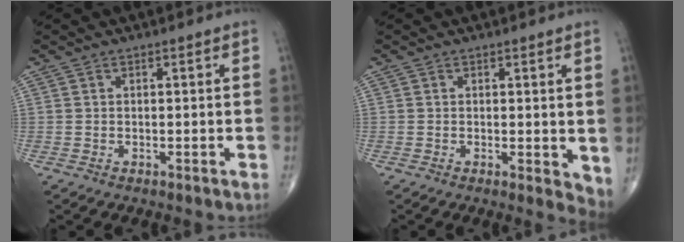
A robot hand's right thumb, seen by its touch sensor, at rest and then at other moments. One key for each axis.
{"total": 3.8, "fx": 0.4, "fy": 1.6, "fz": 3.4, "tx": -0.037, "ty": -0.011, "tz": 0.005}